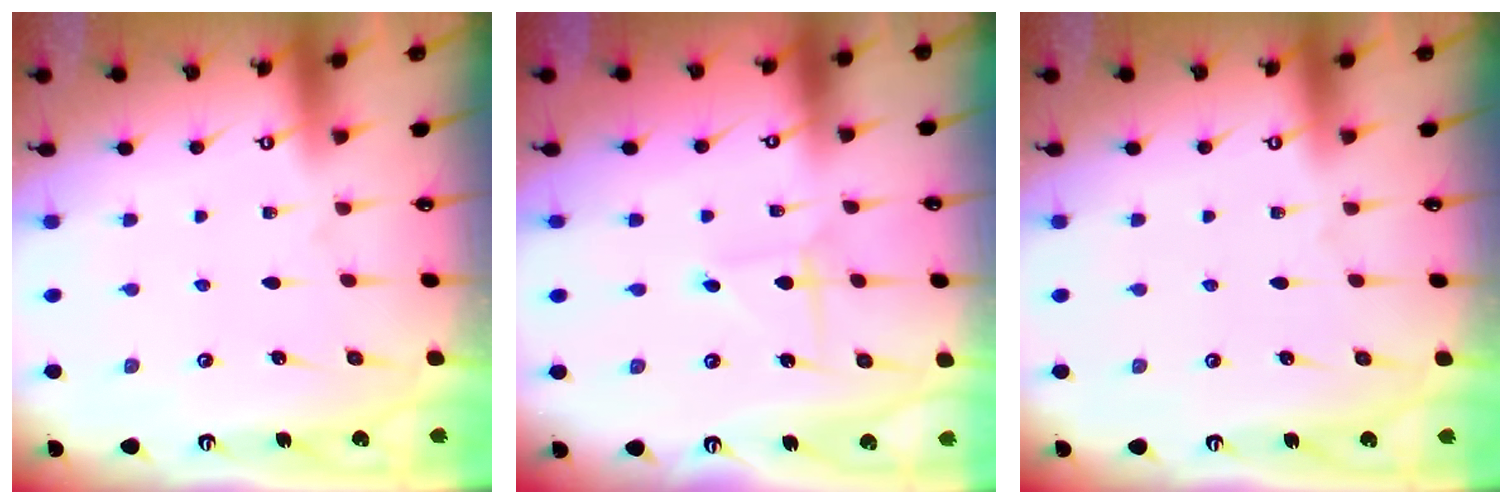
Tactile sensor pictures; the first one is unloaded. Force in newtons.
{"total": 2.2, "press": 2.1, "slide": 0.3}
{"total": 0.0}